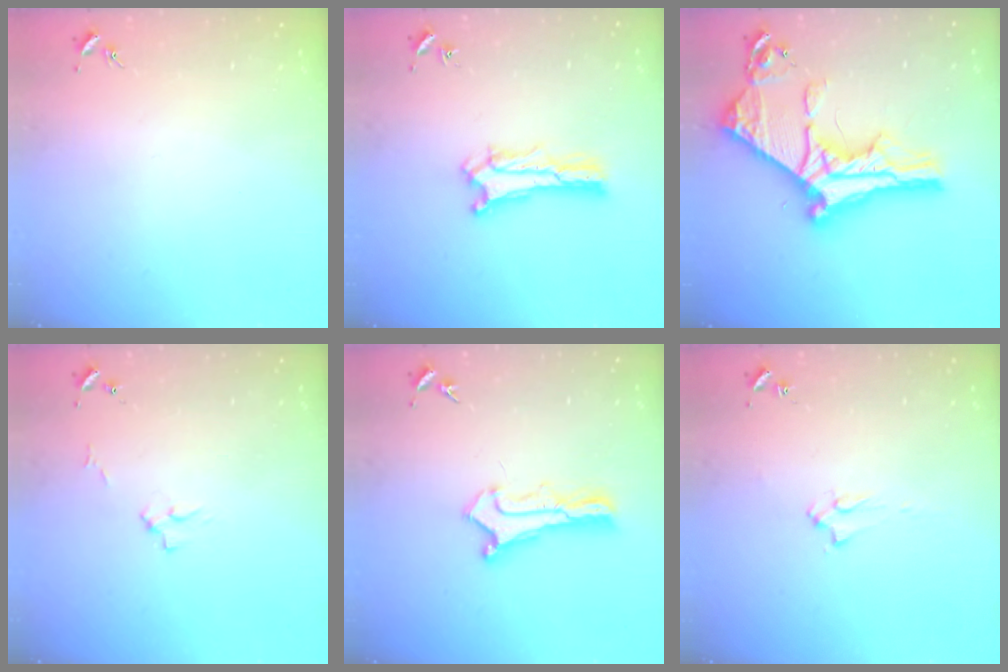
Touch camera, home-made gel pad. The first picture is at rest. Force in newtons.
{"total": 0.9, "press": 0.9, "slide": 0.2}
{"total": 11.5, "press": 11.5, "slide": 1.2}
{"total": 2.7, "press": 2.7, "slide": 0.3}
{"total": 1.1, "press": 1.1, "slide": 0.1}
{"total": 2.0, "press": 2.0, "slide": 0.3}